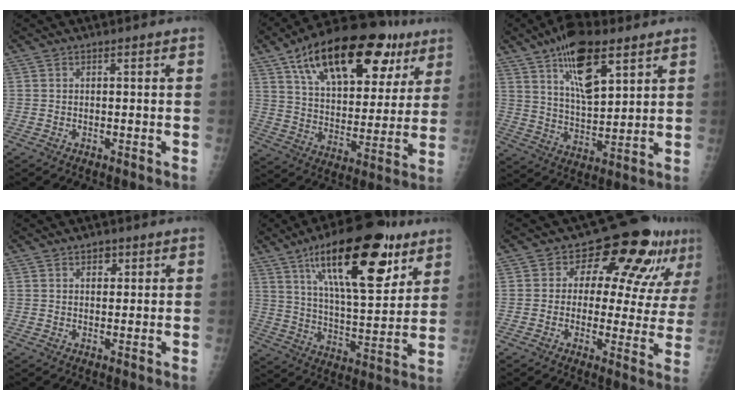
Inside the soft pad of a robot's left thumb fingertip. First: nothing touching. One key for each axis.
{"total": 26.5, "fx": 14.1, "fy": 12.5, "fz": 18.5, "tx": -0.259, "ty": -0.014, "tz": 0.229}
{"total": 14.3, "fx": 7.8, "fy": 5.8, "fz": 10.5, "tx": -0.154, "ty": -0.034, "tz": 0.138}
{"total": 2.4, "fx": 1.3, "fy": 1.7, "fz": 1.2, "tx": -0.002, "ty": -0.005, "tz": 0.018}
{"total": 24.7, "fx": 13.2, "fy": 8.9, "fz": 18.9, "tx": -0.269, "ty": -0.044, "tz": 0.216}
{"total": 15.5, "fx": 7.4, "fy": 8.1, "fz": 10.9, "tx": -0.099, "ty": -0.013, "tz": 0.091}